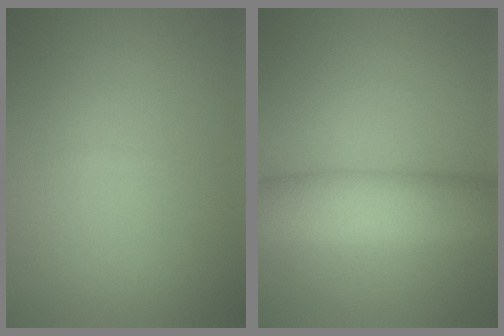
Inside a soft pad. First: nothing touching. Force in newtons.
{"total": 7.1, "press": 7.1, "slide": 0.2}